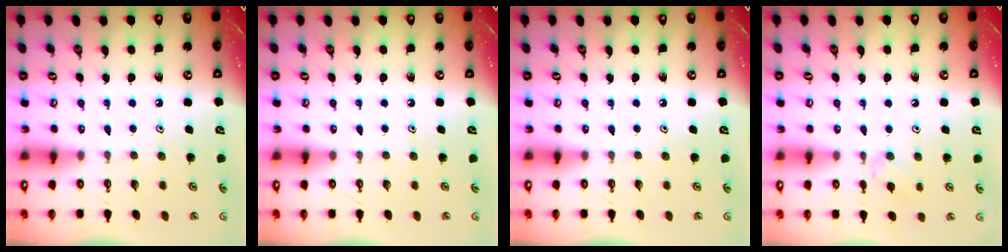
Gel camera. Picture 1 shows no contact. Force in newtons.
{"total": 0.0}
{"total": 0.0}
{"total": 5.2, "press": 5.2, "slide": 0.7}